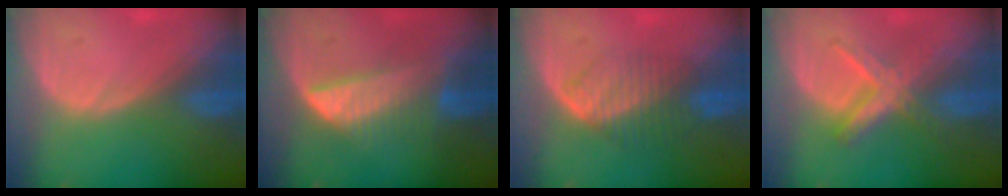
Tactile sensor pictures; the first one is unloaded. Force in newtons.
{"total": 6.3, "press": 6.3, "slide": 0.4}
{"total": 6.7, "press": 6.0, "slide": 2.9}
{"total": 5.4, "press": 5.4, "slide": 0.7}